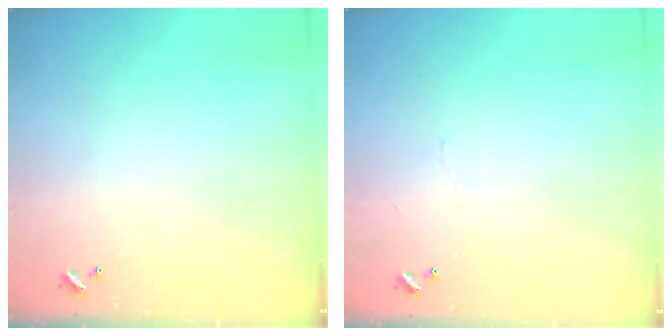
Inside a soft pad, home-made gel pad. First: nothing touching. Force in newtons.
{"total": 2.0, "press": 2.0, "slide": 0.5}